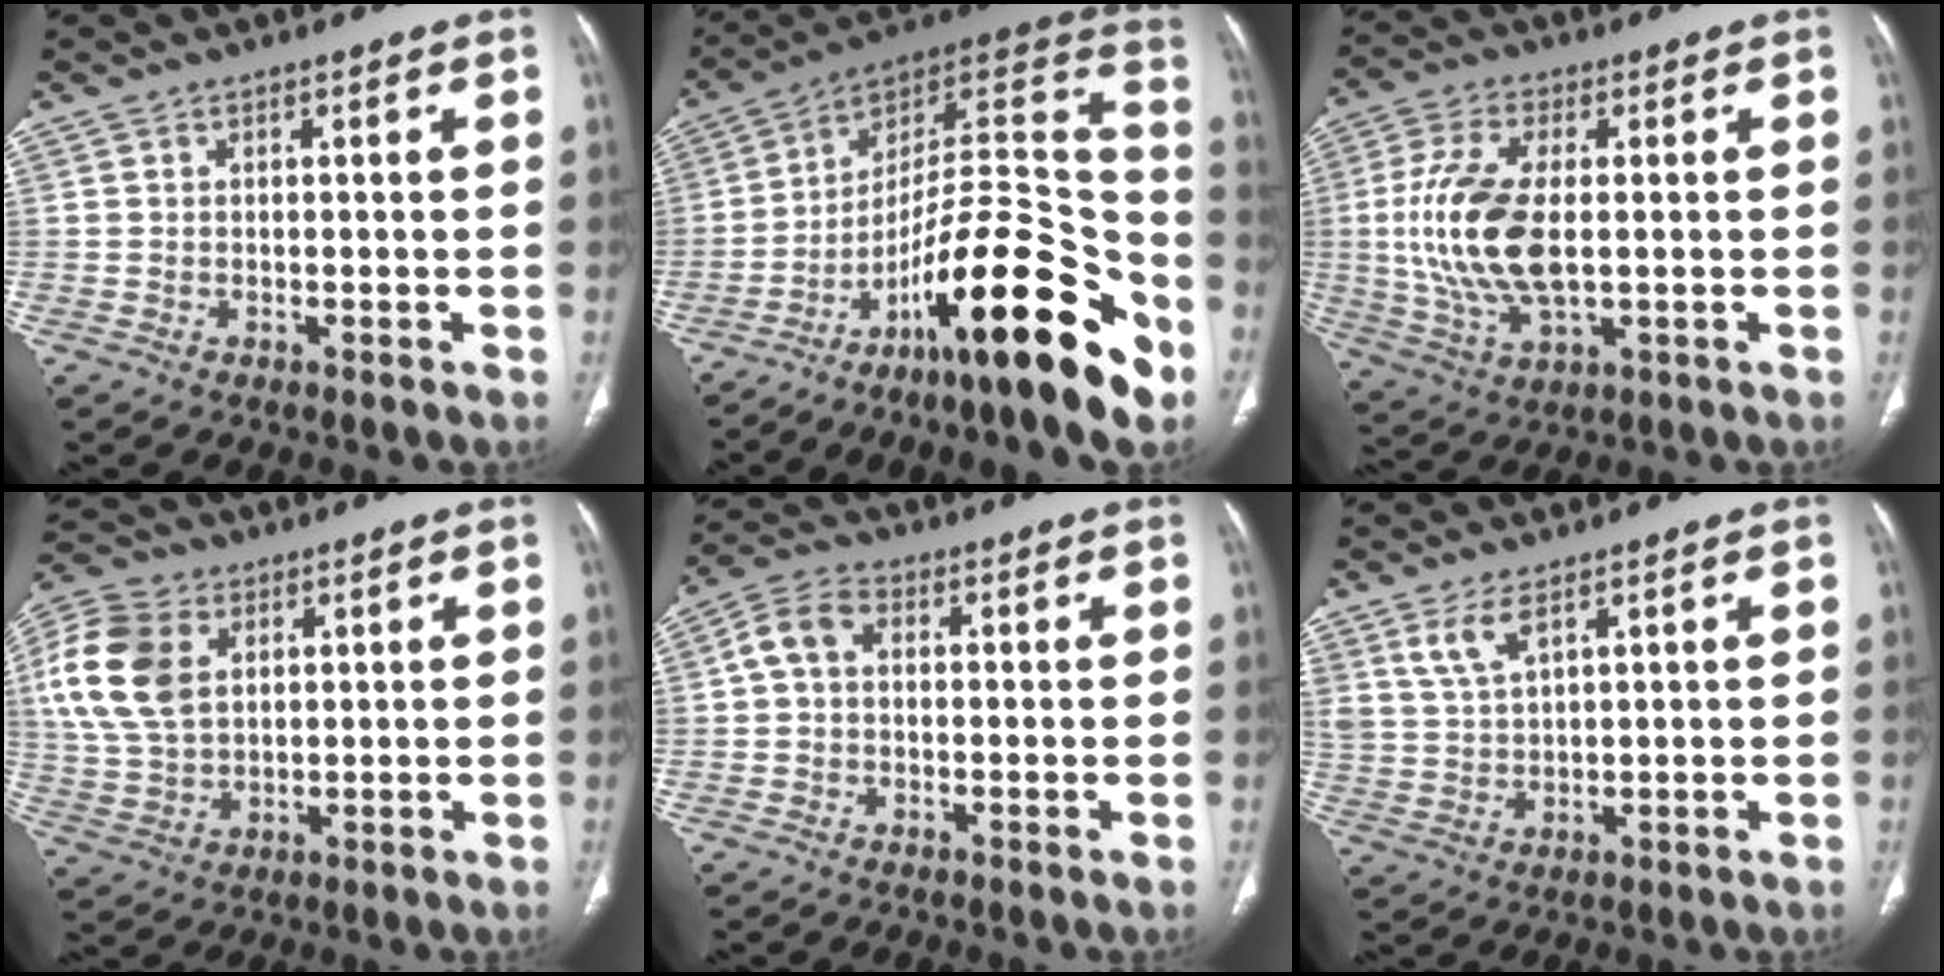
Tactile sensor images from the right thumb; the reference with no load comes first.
{"total": 29.7, "force": [-15.1, 8.0, 24.3], "torque": [-0.297, 0.102, -0.231]}
{"total": 15.2, "force": [0.1, 7.3, 13.3], "torque": [-0.284, -0.006, 0.007]}
{"total": 14.4, "force": [3.7, 9.9, 9.7], "torque": [-0.192, 0.002, 0.070]}
{"total": 5.3, "force": [0.5, 3.8, 3.7], "torque": [-0.069, 0.015, -0.001]}
{"total": 5.1, "force": [3.2, 1.9, 3.5], "torque": [-0.074, -0.014, 0.074]}